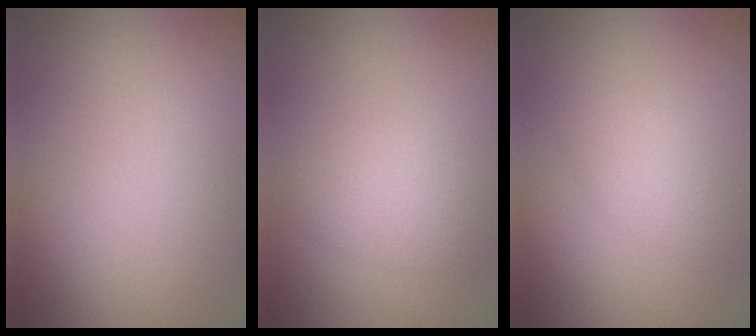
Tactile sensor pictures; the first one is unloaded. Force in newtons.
{"total": 3.0, "press": 3.0, "slide": 0.1}
{"total": 2.4, "press": 2.4, "slide": 0.1}